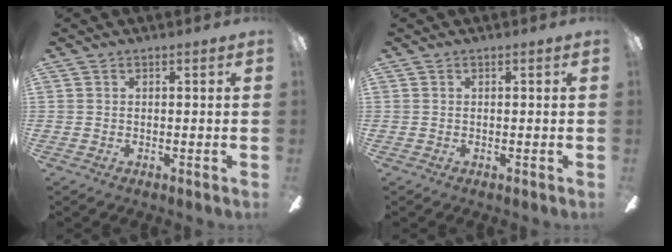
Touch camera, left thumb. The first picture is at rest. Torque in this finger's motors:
{"motor_torque": [0.00, 0.00, 0.01, -0.01, 0.00]}